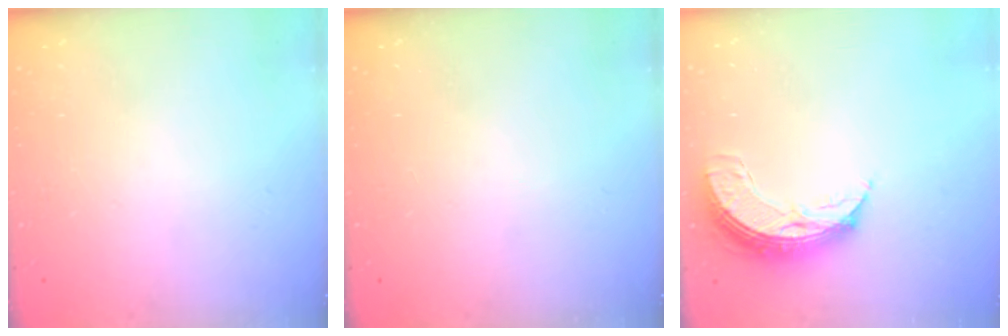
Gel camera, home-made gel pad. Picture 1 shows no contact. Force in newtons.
{"total": 0.0}
{"total": 8.6, "press": 8.6, "slide": 0.7}